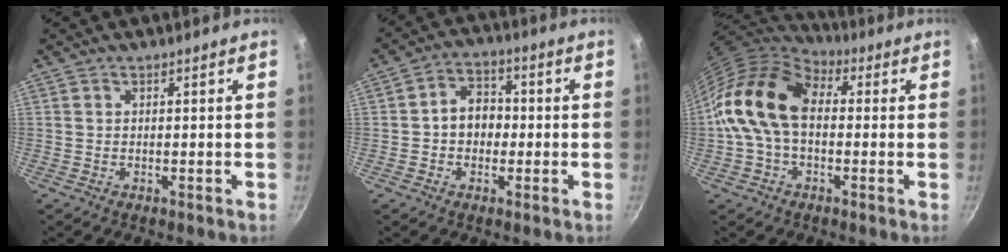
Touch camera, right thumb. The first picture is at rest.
{"total": 6.9, "force": [-0.6, 5.5, 4.1], "torque": [-0.027, 0.020, -0.017]}
{"total": 15.8, "force": [0.6, 10.6, 11.6], "torque": [-0.193, 0.032, -0.007]}